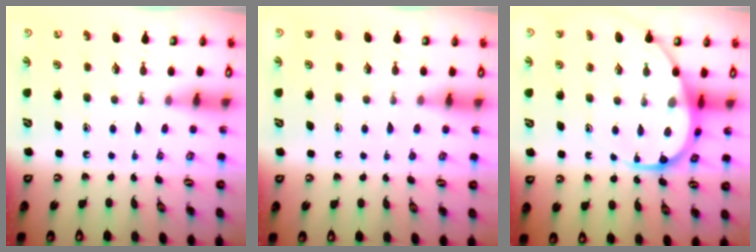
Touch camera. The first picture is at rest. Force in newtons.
{"total": 1.1, "press": 1.1, "slide": 0.3}
{"total": 11.8, "press": 11.7, "slide": 1.0}